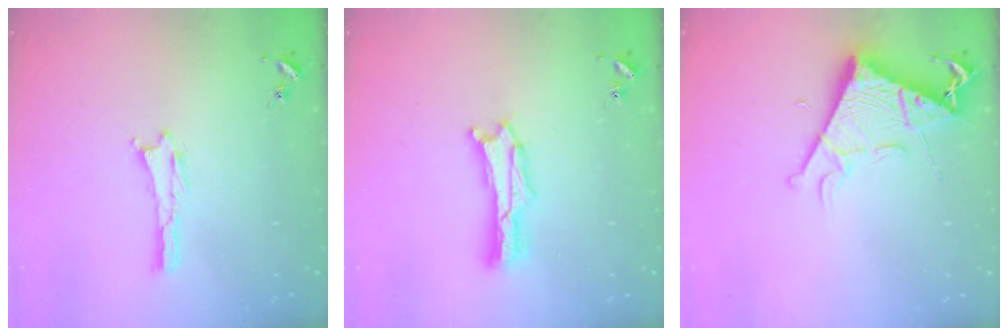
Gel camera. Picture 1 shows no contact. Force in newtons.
{"total": 1.7, "press": 1.7, "slide": 0.3}
{"total": 7.9, "press": 7.9, "slide": 0.9}